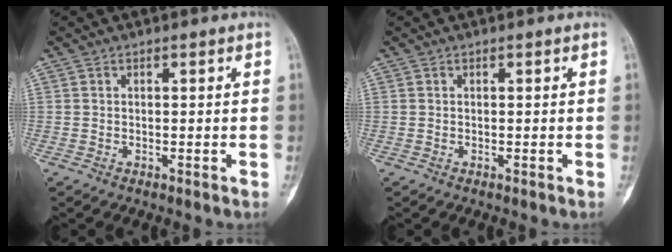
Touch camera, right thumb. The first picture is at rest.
{"total": 0.0}